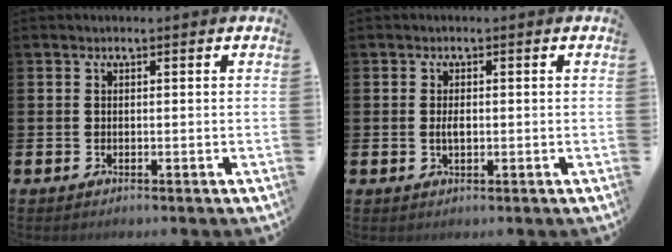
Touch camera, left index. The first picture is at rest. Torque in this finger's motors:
{"motor_torque": [0.64, -0.02, 0.03, 0.09]}